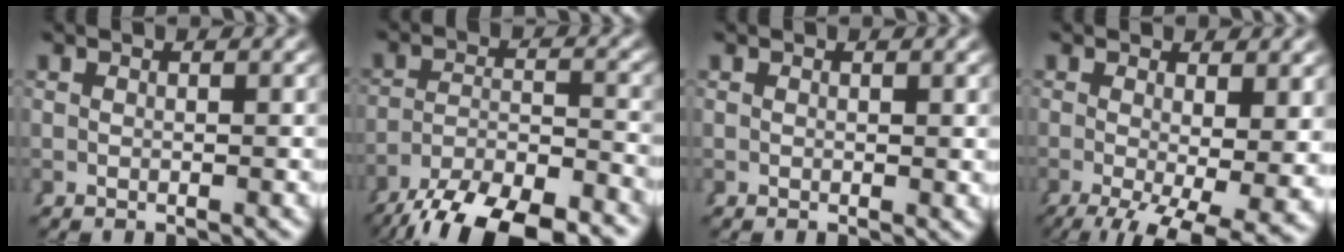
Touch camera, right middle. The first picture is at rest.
{"total": 8.7, "force": [-6.7, 3.0, 4.7], "torque": [-0.065, -0.021, -0.093]}
{"total": 0.0}
{"total": 9.2, "force": [-4.3, 3.7, 7.2], "torque": [-0.114, -0.059, -0.036]}